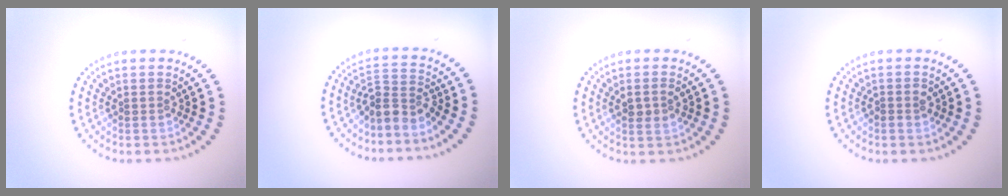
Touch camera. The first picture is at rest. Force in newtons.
{"total": 2.8, "press": 2.0, "slide": 1.9}
{"total": 1.8, "press": 1.7, "slide": 0.4}
{"total": 1.0, "press": 0.9, "slide": 0.4}